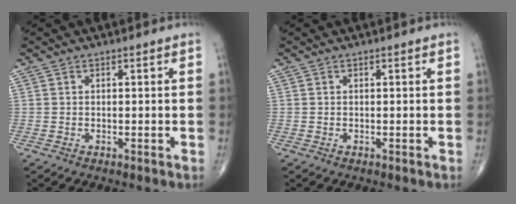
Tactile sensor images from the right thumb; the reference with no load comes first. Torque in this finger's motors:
{"motor_torque": [-0.04, 0.03, -0.01, -0.01, 0.01]}